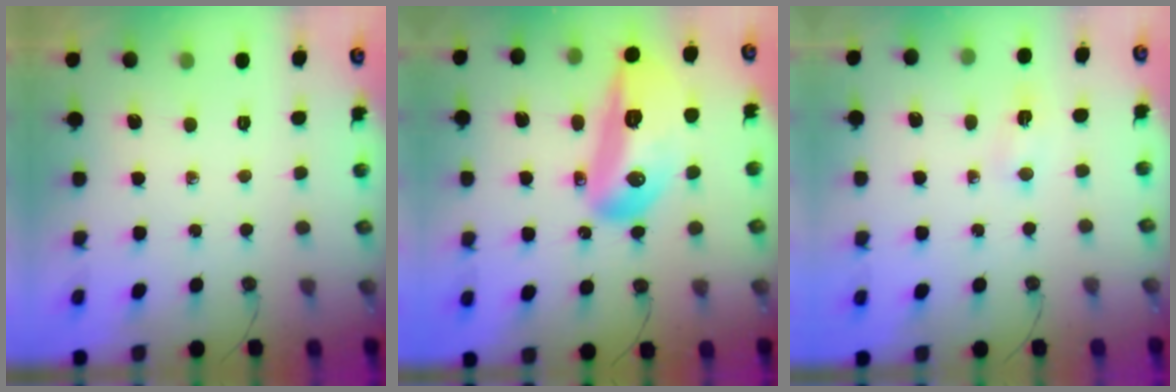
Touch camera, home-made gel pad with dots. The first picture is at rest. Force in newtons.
{"total": 21.5, "press": 20.7, "slide": 5.8}
{"total": 2.0, "press": 1.5, "slide": 1.3}